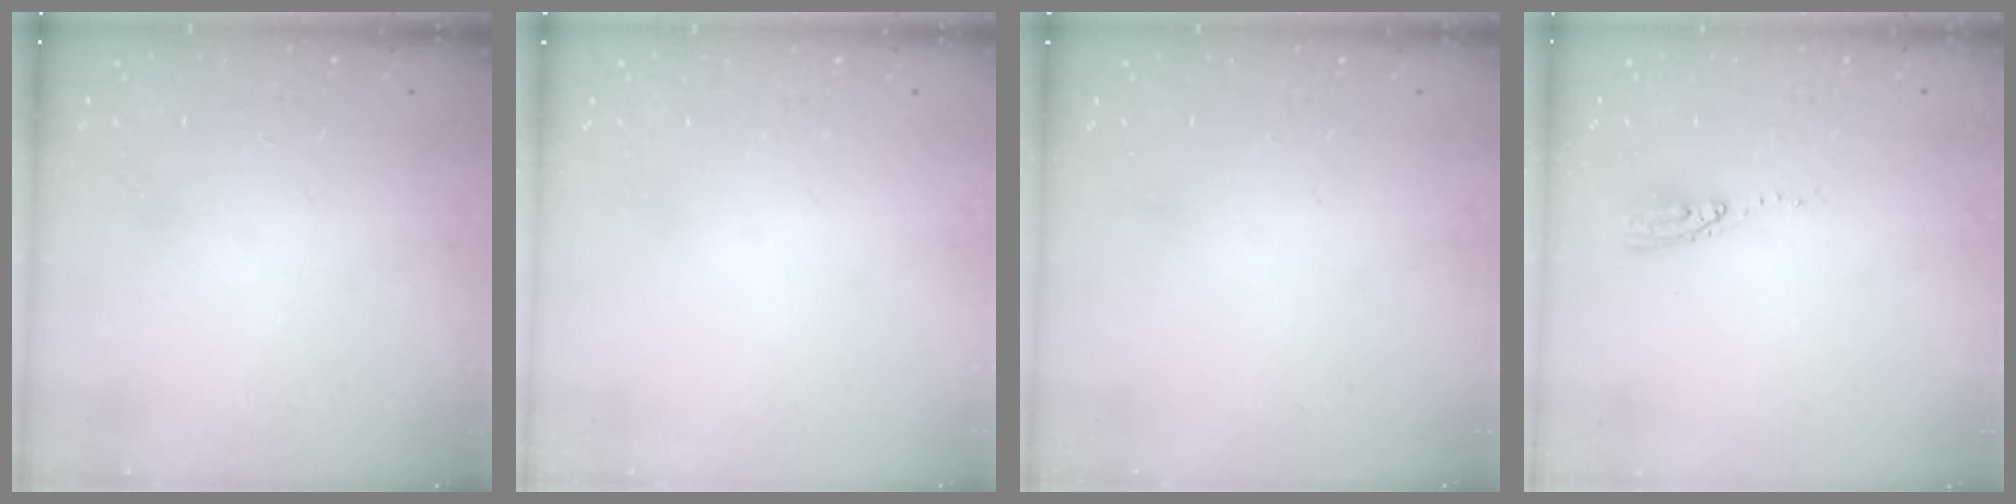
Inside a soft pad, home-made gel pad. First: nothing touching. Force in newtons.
{"total": 0.0}
{"total": 0.0}
{"total": 5.0, "press": 5.0, "slide": 0.5}